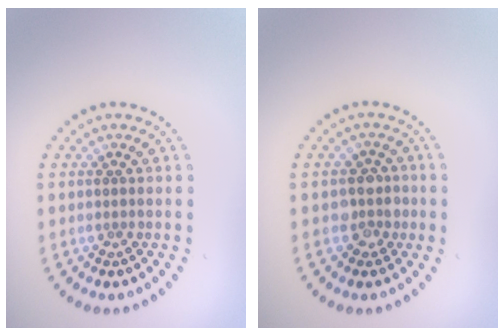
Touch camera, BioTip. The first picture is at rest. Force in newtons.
{"total": 2.3, "press": 2.1, "slide": 1.0}